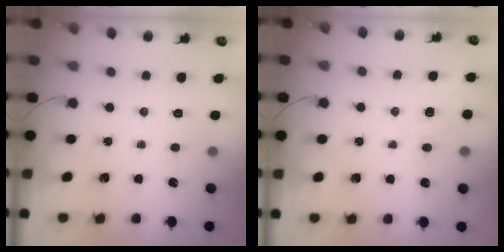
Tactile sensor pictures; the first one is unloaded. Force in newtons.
{"total": 1.4, "press": 0.4, "slide": 1.4}